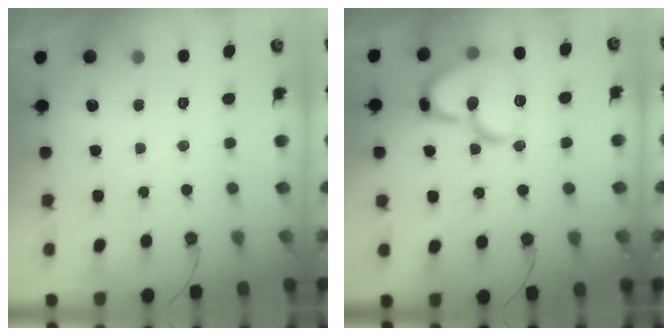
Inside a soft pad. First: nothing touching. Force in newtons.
{"total": 18.4, "press": 18.4, "slide": 1.6}